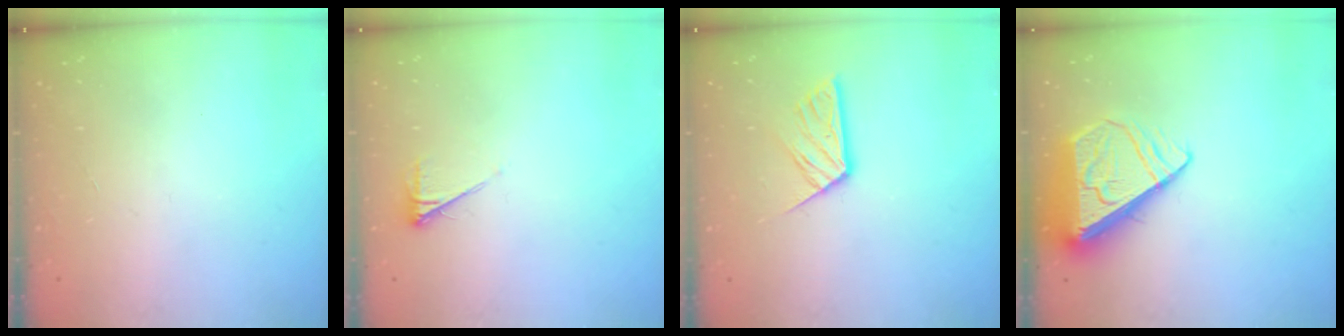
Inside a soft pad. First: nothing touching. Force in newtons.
{"total": 3.9, "press": 3.9, "slide": 0.5}
{"total": 9.9, "press": 9.9, "slide": 0.7}
{"total": 7.8, "press": 7.8, "slide": 0.9}